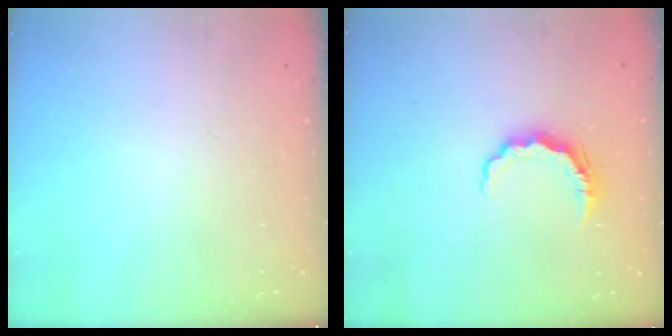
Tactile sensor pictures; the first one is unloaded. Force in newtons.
{"total": 7.1, "press": 7.1, "slide": 0.5}